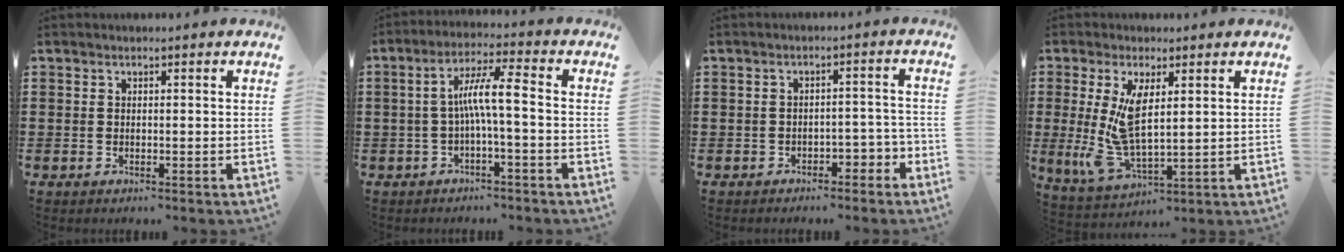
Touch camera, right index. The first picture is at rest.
{"total": 7.0, "force": [-0.9, 0.7, 6.9], "torque": [-0.133, 0.005, -0.024]}
{"total": 2.9, "force": [-2.3, 1.3, 1.4], "torque": [-0.027, 0.006, -0.046]}
{"total": 9.1, "force": [1.7, 3.6, 8.1], "torque": [-0.191, -0.014, 0.028]}